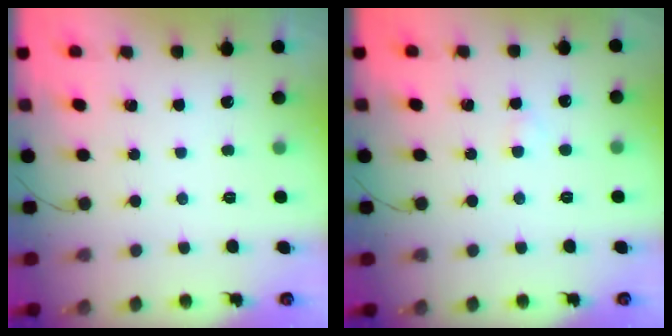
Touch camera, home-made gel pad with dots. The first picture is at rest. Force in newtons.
{"total": 1.3, "press": 1.0, "slide": 0.7}